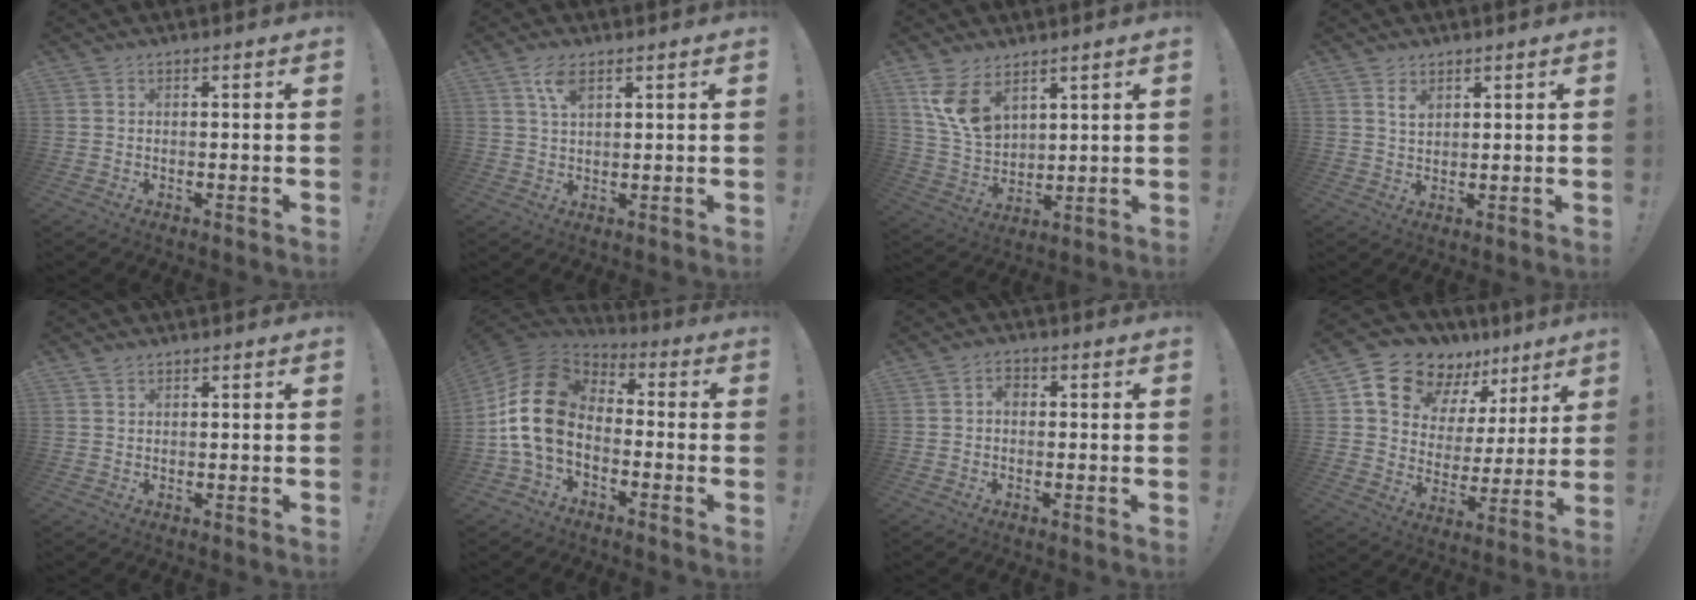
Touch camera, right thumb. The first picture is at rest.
{"total": 5.2, "force": [2.7, 2.1, 3.9], "torque": [-0.074, -0.005, 0.049]}
{"total": 11.3, "force": [6.9, 6.6, 6.1], "torque": [-0.110, -0.035, 0.137]}
{"total": 3.3, "force": [2.0, 1.9, 1.8], "torque": [-0.030, -0.007, 0.035]}
{"total": 1.4, "force": [1.0, 0.7, 0.5], "torque": [-0.011, 0.000, 0.020]}
{"total": 17.6, "force": [-1.3, 11.4, 13.4], "torque": [-0.271, 0.015, -0.016]}
{"total": 2.7, "force": [-0.3, 1.9, 1.9], "torque": [-0.032, 0.009, -0.008]}
{"total": 15.6, "force": [11.8, 8.6, 5.5], "torque": [-0.107, -0.083, 0.223]}